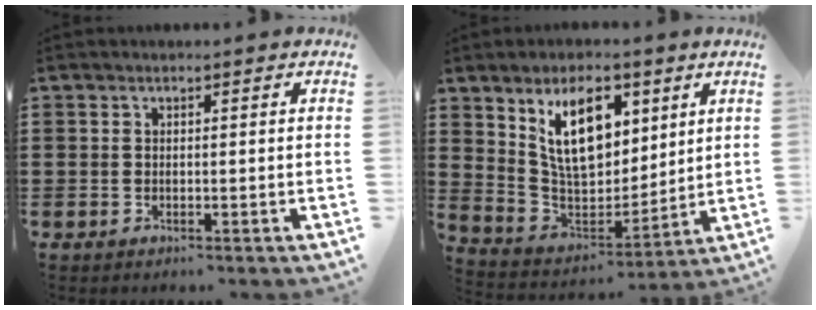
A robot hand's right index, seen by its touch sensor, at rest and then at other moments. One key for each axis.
{"total": 12.5, "fx": 5.7, "fy": 6.8, "fz": 8.9, "tx": -0.174, "ty": 0.001, "tz": 0.104}